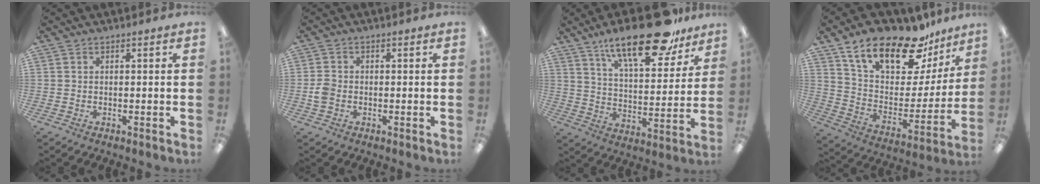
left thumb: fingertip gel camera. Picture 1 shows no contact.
{"total": 3.3, "force": [-0.7, 2.5, 2.0], "torque": [-0.033, 0.007, -0.012]}
{"total": 21.6, "force": [15.3, 7.8, 13.0], "torque": [-0.190, -0.088, 0.252]}
{"total": 21.8, "force": [15.7, 9.3, 11.9], "torque": [-0.192, -0.099, 0.272]}